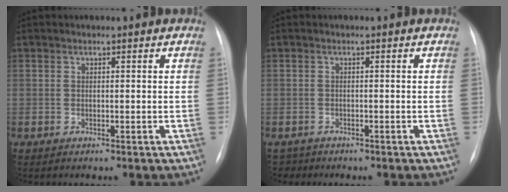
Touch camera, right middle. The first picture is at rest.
{"total": 1.5, "force": [-1.2, 0.7, -0.5], "torque": [0.006, 0.000, -0.017]}